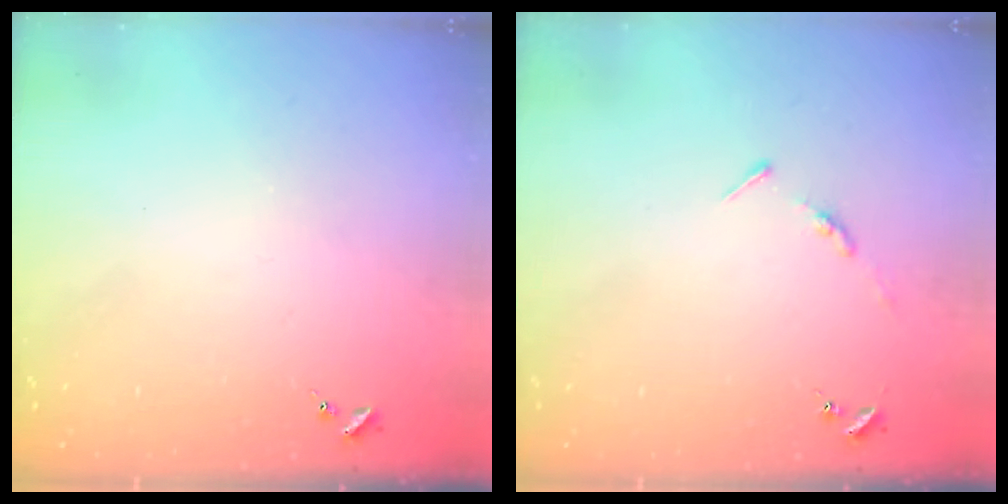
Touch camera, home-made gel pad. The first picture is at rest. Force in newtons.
{"total": 3.4, "press": 3.4, "slide": 0.3}